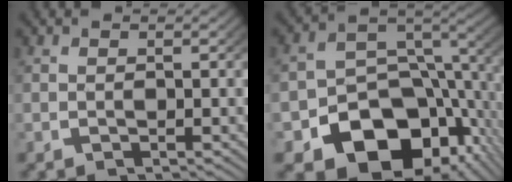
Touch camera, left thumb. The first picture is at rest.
{"total": 15.6, "force": [-6.1, 10.7, 9.6], "torque": [-0.164, -0.051, -0.085]}